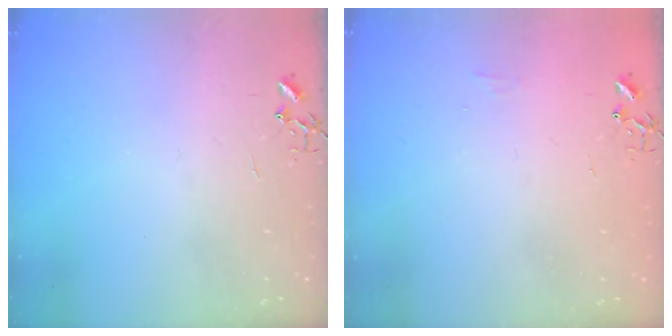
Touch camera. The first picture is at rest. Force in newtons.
{"total": 5.1, "press": 5.1, "slide": 0.7}